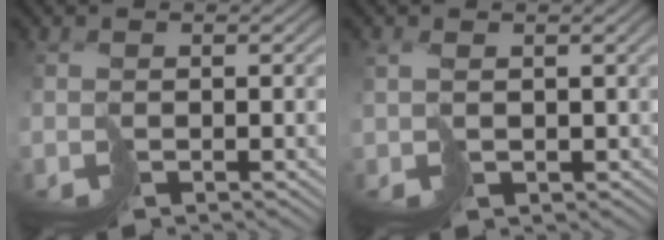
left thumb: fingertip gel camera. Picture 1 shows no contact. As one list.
[{"total": 2.0, "force": [1.0, 1.1, 1.3], "torque": [-0.032, -0.001, 0.028]}]